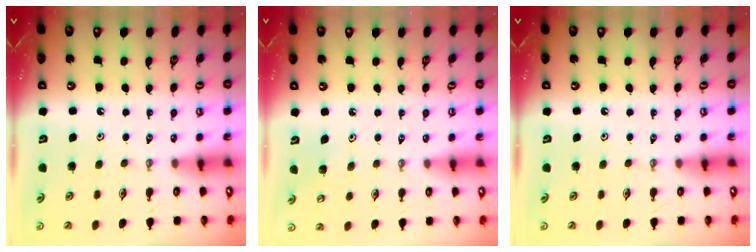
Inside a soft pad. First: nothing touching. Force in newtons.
{"total": 4.8, "press": 4.7, "slide": 0.4}
{"total": 0.0}